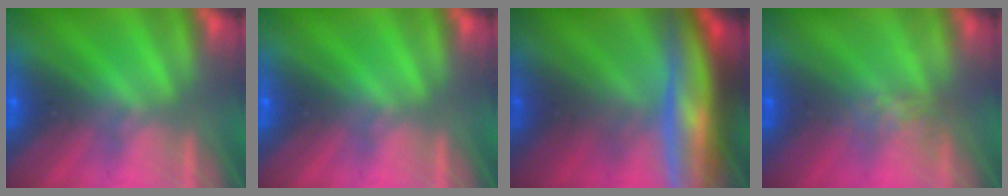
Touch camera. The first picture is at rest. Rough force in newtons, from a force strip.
{"total": 0.0}
{"total": 6.4}
{"total": 3.9}